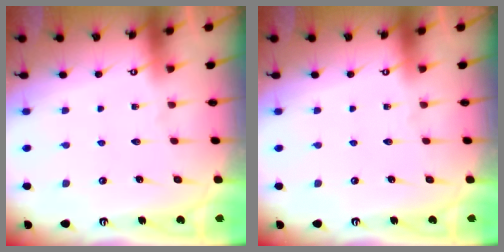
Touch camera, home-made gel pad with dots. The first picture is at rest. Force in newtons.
{"total": 0.0}